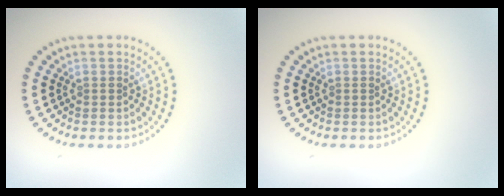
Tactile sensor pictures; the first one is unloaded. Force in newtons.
{"total": 0.0}